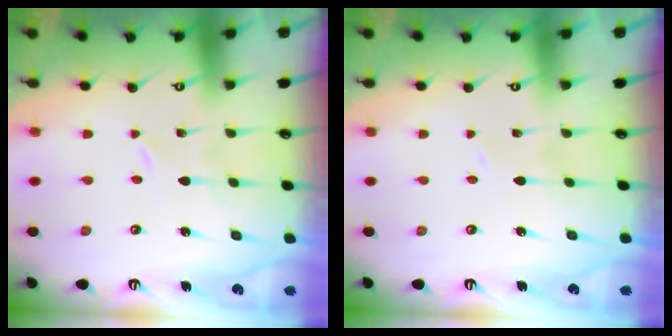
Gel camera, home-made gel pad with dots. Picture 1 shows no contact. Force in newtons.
{"total": 0.6, "press": 0.6, "slide": 0.1}